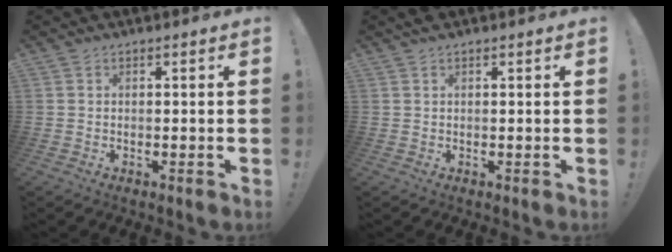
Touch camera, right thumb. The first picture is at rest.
{"total": 1.1, "force": [1.0, 0.3, 0.2], "torque": [0.002, 0.001, 0.017]}